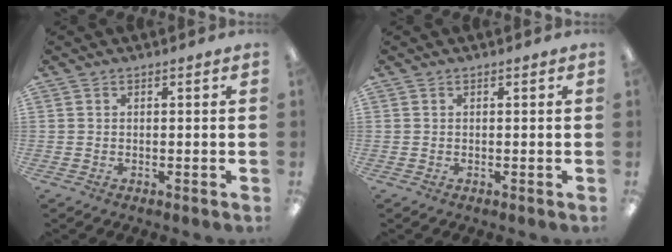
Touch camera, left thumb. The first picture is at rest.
{"total": 0.0}